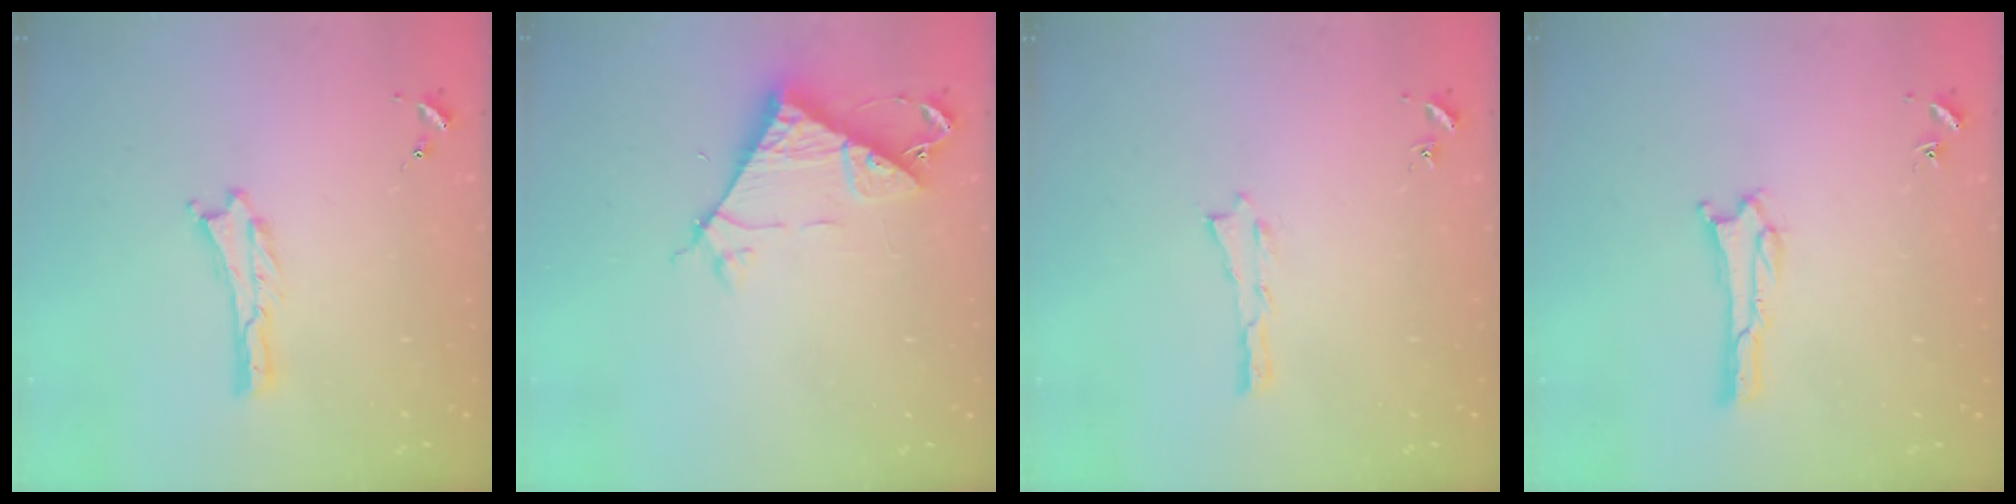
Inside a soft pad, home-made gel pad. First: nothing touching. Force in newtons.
{"total": 7.2, "press": 7.2, "slide": 0.5}
{"total": 0.0}
{"total": 1.3, "press": 1.3, "slide": 0.4}